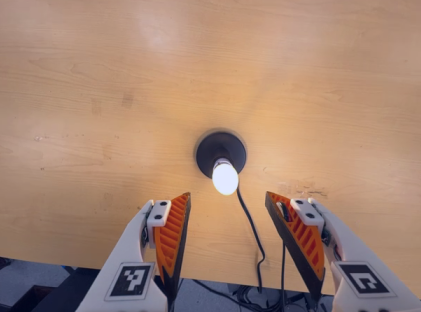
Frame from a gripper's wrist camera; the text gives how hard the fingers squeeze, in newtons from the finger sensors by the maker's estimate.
{"total": 0.0}